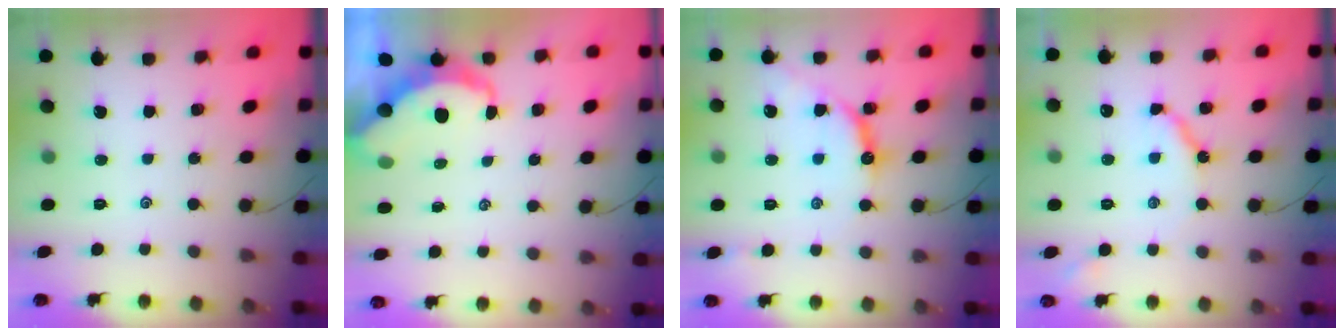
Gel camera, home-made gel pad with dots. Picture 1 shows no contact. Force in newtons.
{"total": 6.8, "press": 6.8, "slide": 0.3}
{"total": 9.7, "press": 9.7, "slide": 0.6}
{"total": 8.1, "press": 8.1, "slide": 0.8}